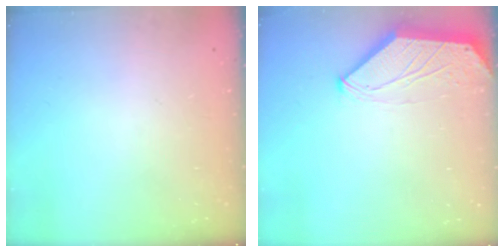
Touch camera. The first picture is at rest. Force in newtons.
{"total": 0.0}